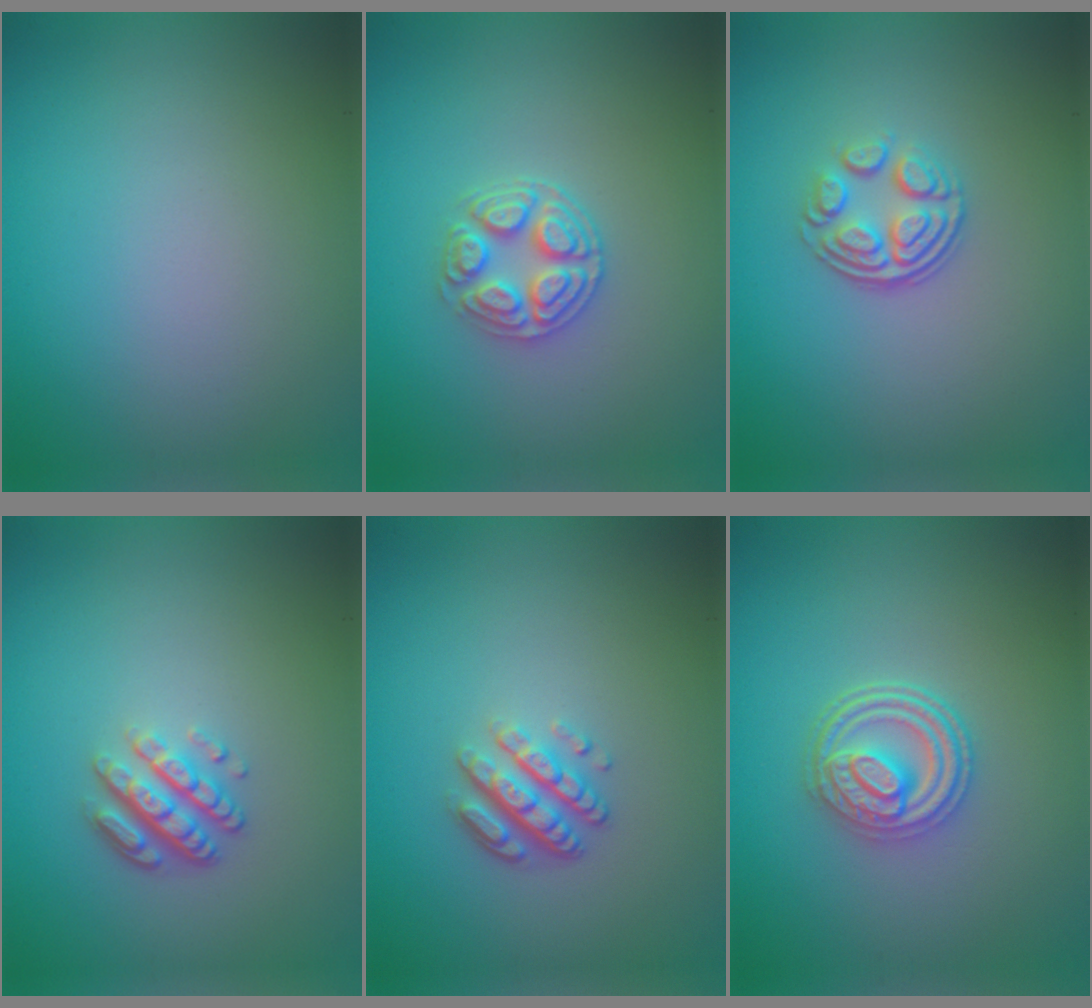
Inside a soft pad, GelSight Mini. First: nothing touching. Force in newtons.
{"total": 3.5, "press": 3.3, "slide": 1.3}
{"total": 3.5, "press": 2.5, "slide": 2.5}
{"total": 3.6, "press": 2.6, "slide": 2.5}
{"total": 3.6, "press": 2.6, "slide": 2.4}
{"total": 4.3, "press": 3.5, "slide": 2.5}